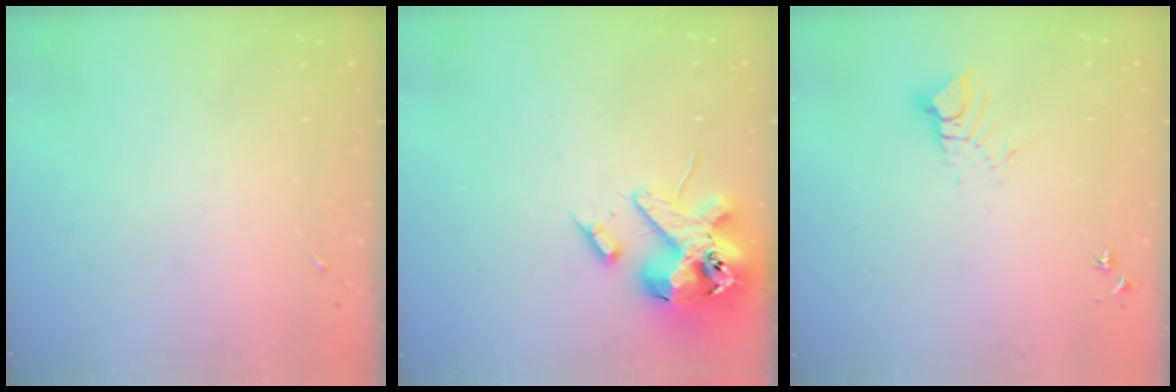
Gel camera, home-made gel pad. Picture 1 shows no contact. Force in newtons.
{"total": 16.9, "press": 16.7, "slide": 2.8}
{"total": 6.6, "press": 6.6, "slide": 0.4}